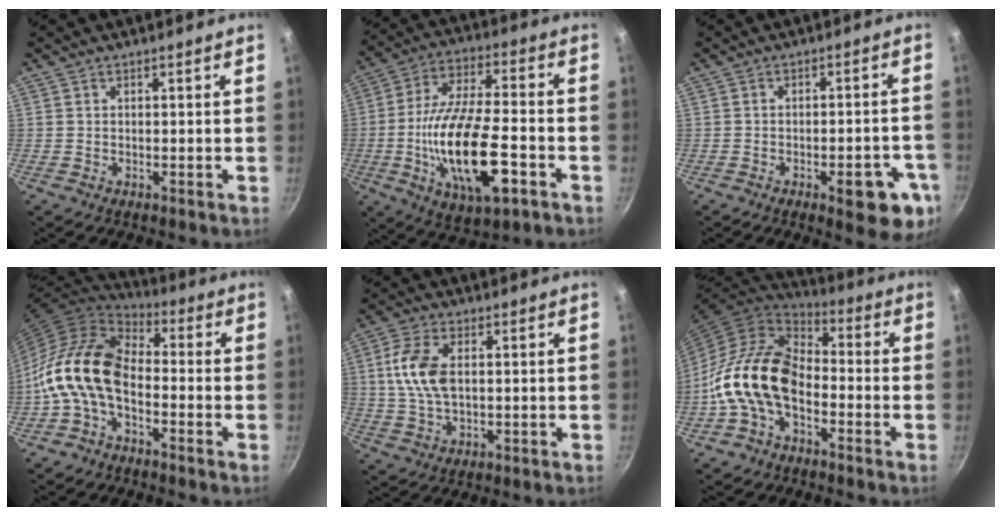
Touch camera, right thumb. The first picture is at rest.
{"total": 20.4, "force": [-5.9, 7.8, 17.9], "torque": [-0.327, 0.020, -0.105]}
{"total": 11.1, "force": [-4.4, 4.0, 9.4], "torque": [-0.083, 0.017, -0.049]}
{"total": 14.2, "force": [-3.9, 8.6, 10.6], "torque": [-0.183, 0.047, -0.099]}
{"total": 9.0, "force": [1.2, 5.1, 7.4], "torque": [-0.145, 0.010, 0.020]}
{"total": 16.0, "force": [-4.5, 10.2, 11.4], "torque": [-0.186, 0.052, -0.106]}